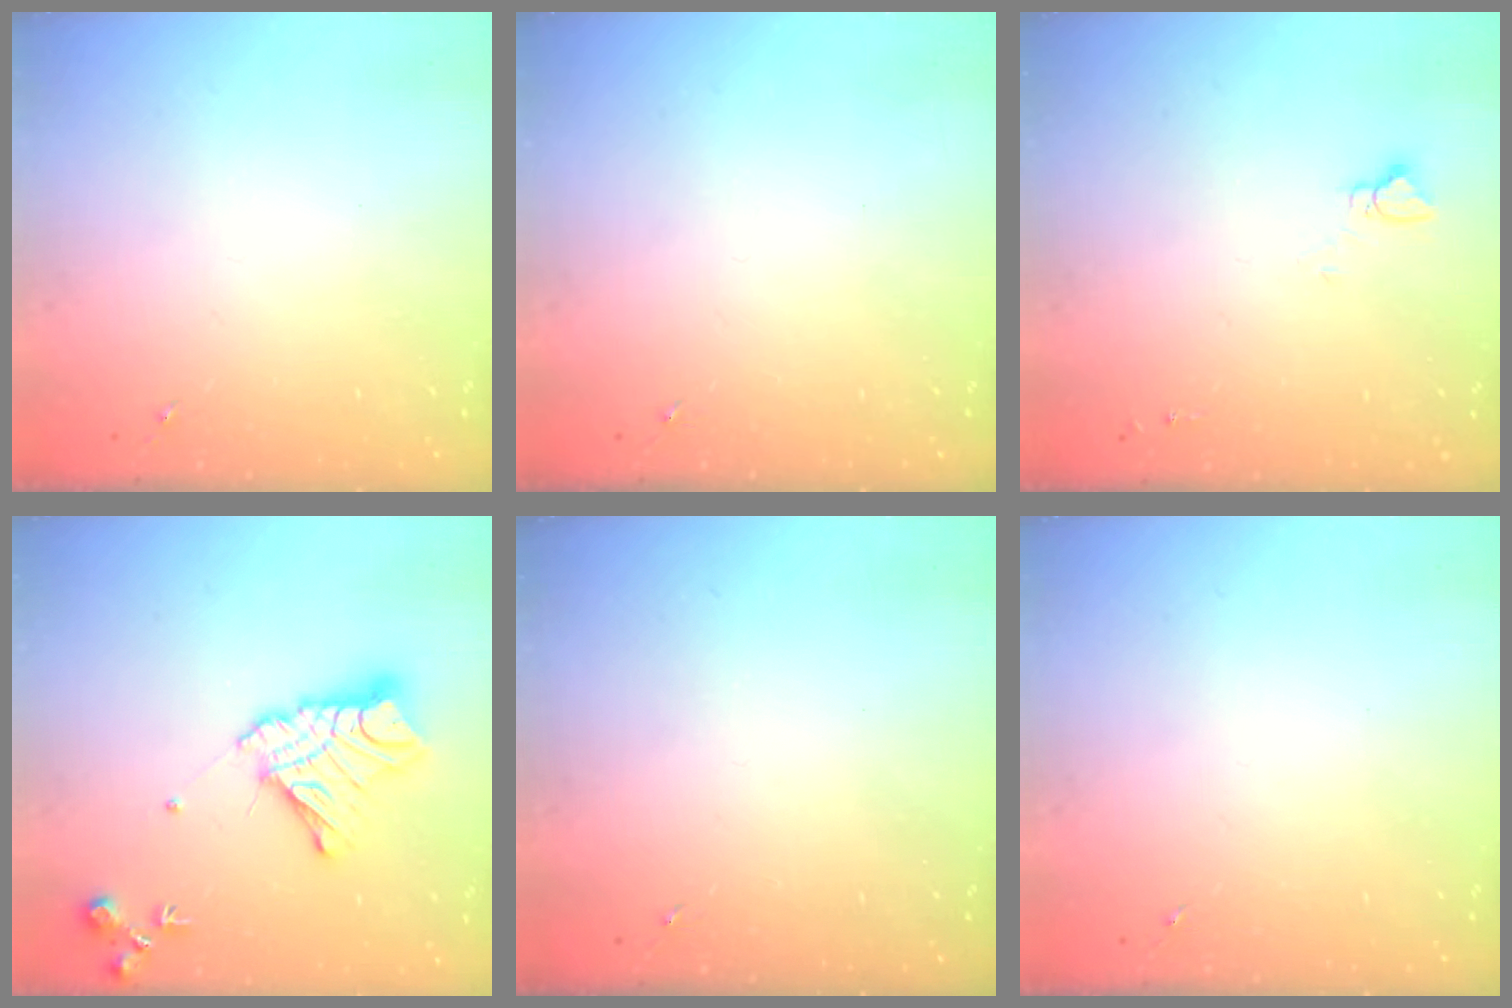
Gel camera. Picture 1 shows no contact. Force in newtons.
{"total": 0.0}
{"total": 4.0, "press": 4.0, "slide": 0.4}
{"total": 15.8, "press": 15.7, "slide": 1.4}
{"total": 0.0}
{"total": 0.0}